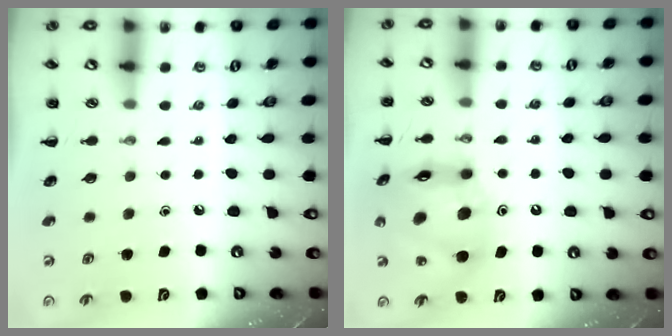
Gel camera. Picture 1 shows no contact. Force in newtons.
{"total": 16.2, "press": 15.6, "slide": 4.3}